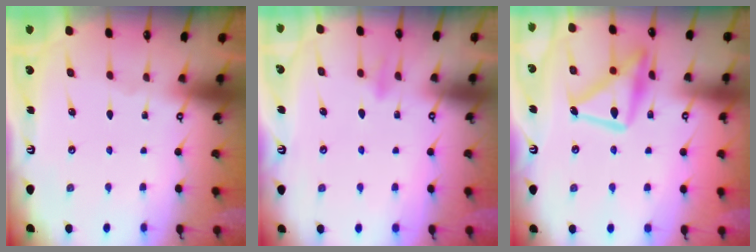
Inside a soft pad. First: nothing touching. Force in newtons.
{"total": 6.6, "press": 6.5, "slide": 1.2}
{"total": 16.3, "press": 16.3, "slide": 1.1}